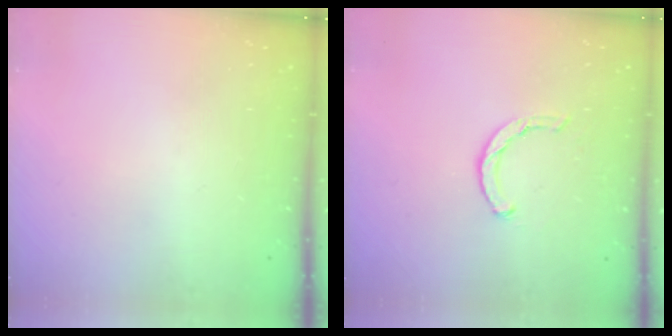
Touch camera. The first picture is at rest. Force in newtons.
{"total": 1.4, "press": 1.3, "slide": 0.3}